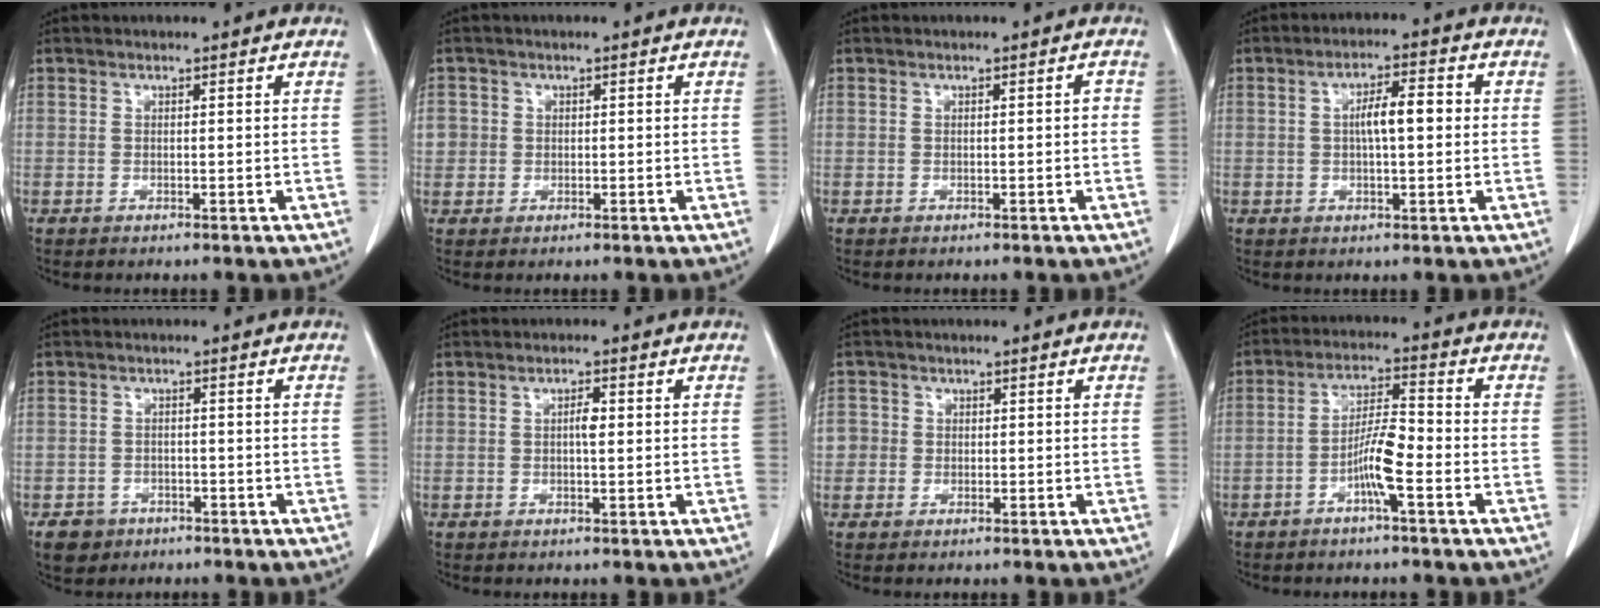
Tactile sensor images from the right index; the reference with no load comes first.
{"total": 2.7, "force": [0.2, 2.6, 0.4], "torque": [0.000, 0.005, 0.005]}
{"total": 0.8, "force": [-0.1, 0.2, 0.7], "torque": [-0.007, 0.002, -0.001]}
{"total": 5.5, "force": [0.4, 1.3, 5.3], "torque": [-0.096, 0.014, 0.006]}
{"total": 3.5, "force": [-1.9, 2.9, 0.4], "torque": [-0.008, 0.010, -0.025]}
{"total": 1.8, "force": [0.2, 0.4, 1.8], "torque": [-0.033, 0.003, 0.003]}
{"total": 2.8, "force": [-0.2, 2.8, 0.3], "torque": [0.008, 0.007, -0.007]}
{"total": 6.3, "force": [-2.6, 0.5, 5.7], "torque": [-0.114, 0.009, -0.048]}